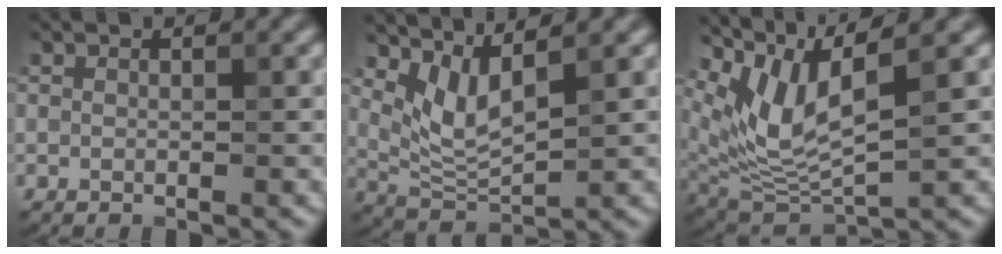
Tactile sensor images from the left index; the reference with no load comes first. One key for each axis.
{"total": 3.9, "fx": 2.3, "fy": 1.2, "fz": 3.0, "tx": -0.074, "ty": -0.014, "tz": 0.053}
{"total": 6.6, "fx": 3.3, "fy": 1.9, "fz": 5.4, "tx": -0.118, "ty": -0.011, "tz": 0.070}